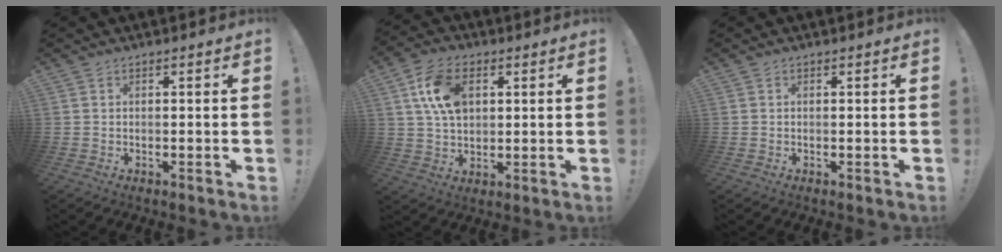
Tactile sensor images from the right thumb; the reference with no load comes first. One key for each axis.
{"total": 12.9, "fx": 4.0, "fy": 8.5, "fz": 8.8, "tx": -0.163, "ty": 0.008, "tz": 0.076}
{"total": 0.0}